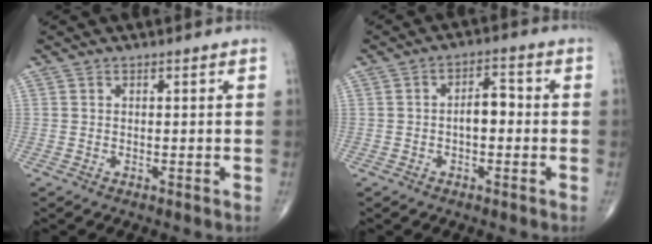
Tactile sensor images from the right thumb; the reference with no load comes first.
{"total": 7.2, "force": [-0.9, 3.9, 6.0], "torque": [-0.077, 0.028, -0.023]}